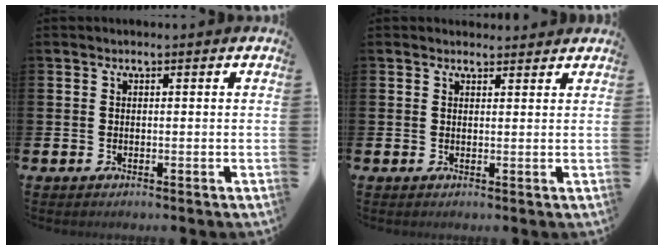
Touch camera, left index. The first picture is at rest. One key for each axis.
{"total": 1.5, "fx": 1.5, "fy": 0.4, "fz": -0.1, "tx": 0.008, "ty": -0.004, "tz": 0.025}